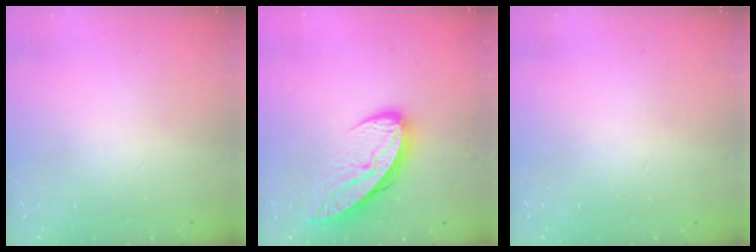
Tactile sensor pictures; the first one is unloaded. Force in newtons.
{"total": 10.7, "press": 10.6, "slide": 1.1}
{"total": 0.0}